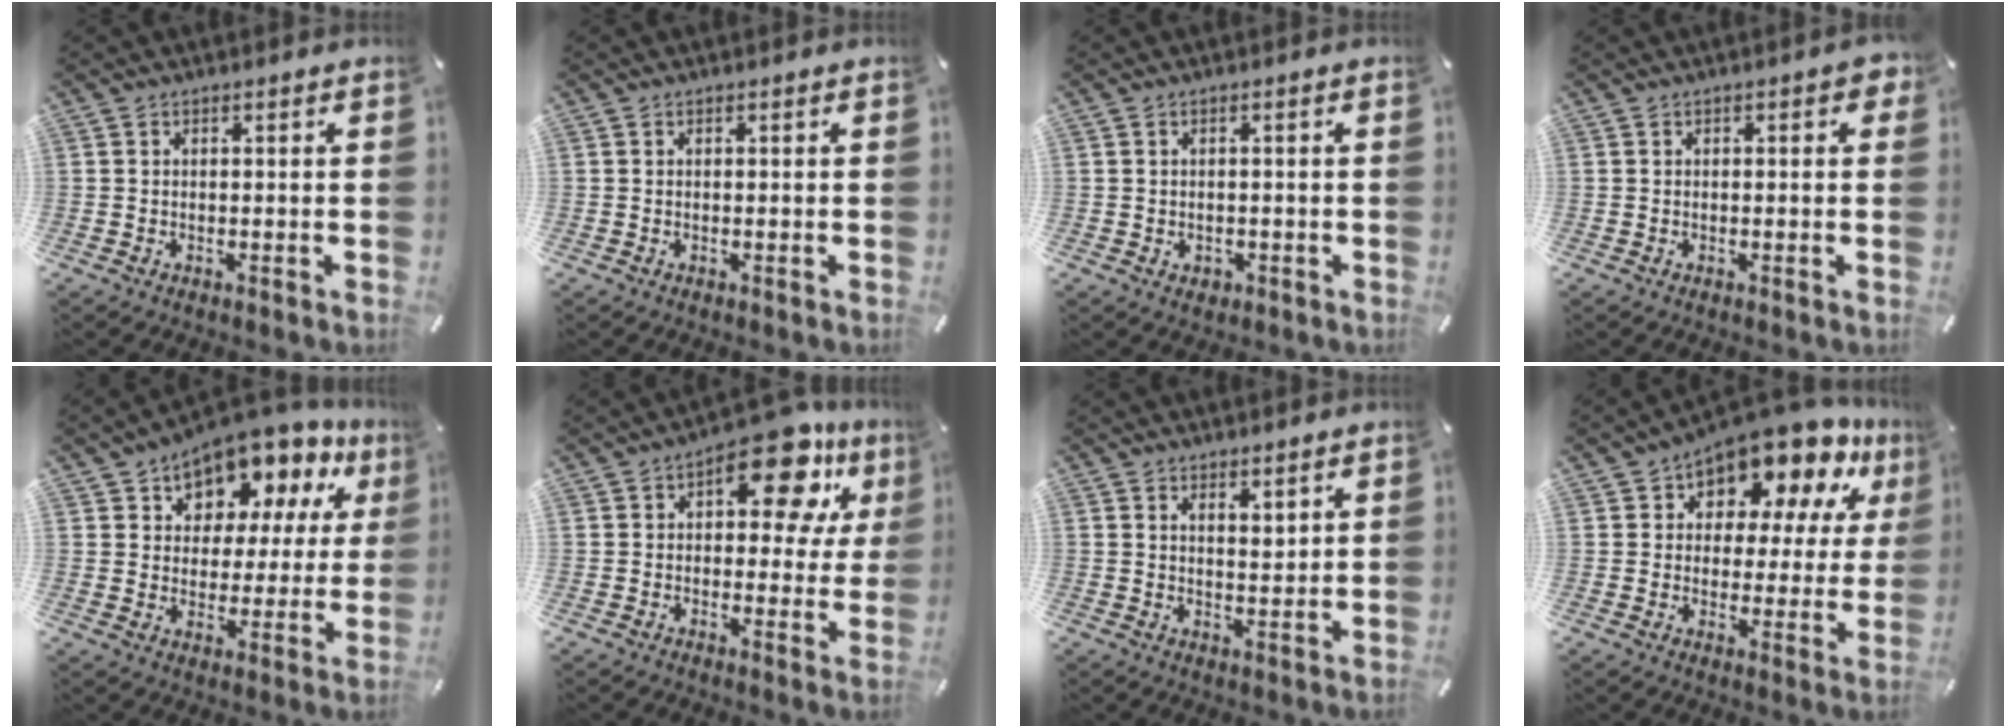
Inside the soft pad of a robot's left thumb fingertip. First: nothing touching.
{"total": 0.0}
{"total": 1.3, "force": [-0.2, 1.1, 0.6], "torque": [-0.013, 0.004, -0.007]}
{"total": 2.0, "force": [0.2, 0.9, 1.8], "torque": [-0.018, 0.000, -0.002]}
{"total": 10.2, "force": [8.1, 5.9, 2.2], "torque": [-0.041, -0.082, 0.143]}
{"total": 15.1, "force": [6.7, 7.2, 11.4], "torque": [-0.141, -0.038, 0.105]}
{"total": 3.0, "force": [2.7, 1.0, 0.9], "torque": [-0.004, -0.019, 0.046]}
{"total": 13.0, "force": [10.0, 6.2, 5.6], "torque": [-0.095, -0.087, 0.171]}